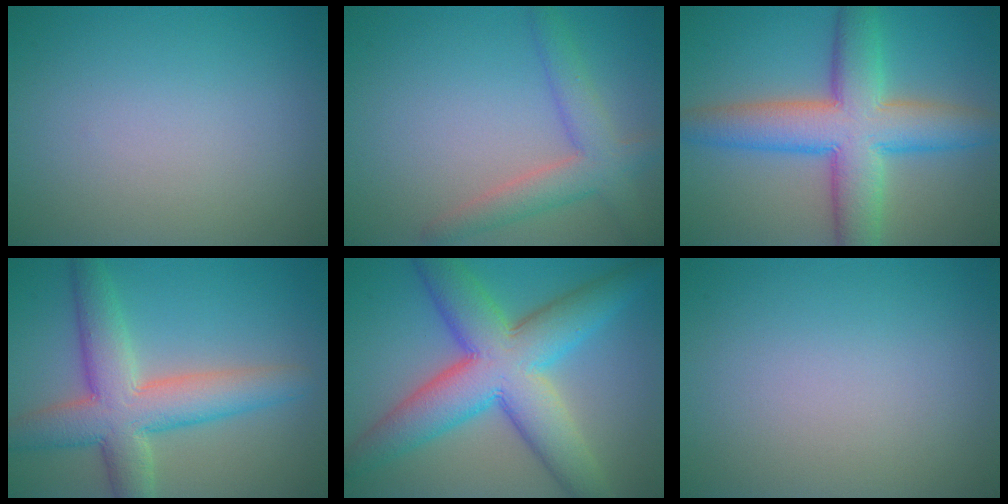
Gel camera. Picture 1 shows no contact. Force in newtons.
{"total": 3.9, "press": 3.9, "slide": 0.3}
{"total": 9.3, "press": 9.3, "slide": 0.1}
{"total": 7.6, "press": 7.6, "slide": 0.5}
{"total": 10.6, "press": 10.6, "slide": 0.1}
{"total": 0.0}